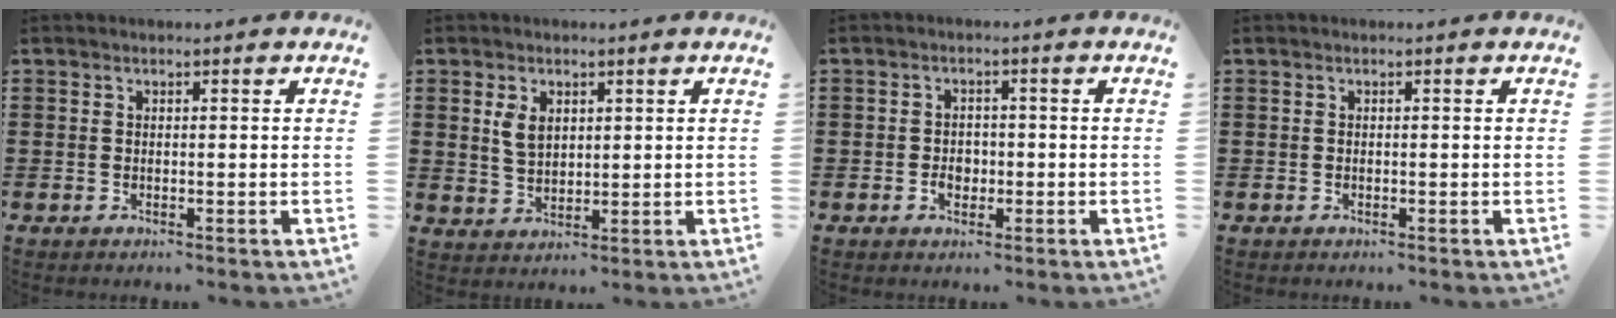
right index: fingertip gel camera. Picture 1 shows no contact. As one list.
[{"total": 3.8, "force": [1.5, 2.3, 2.6], "torque": [-0.058, 0.007, 0.027]}, {"total": 2.4, "force": [-0.6, 1.8, 1.4], "torque": [-0.021, 0.000, -0.015]}, {"total": 0.0}]